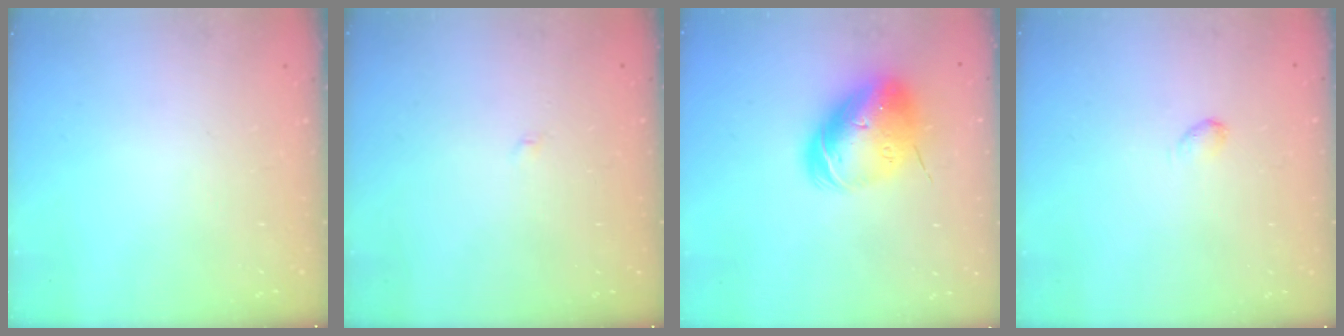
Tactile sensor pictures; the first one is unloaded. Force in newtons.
{"total": 2.0, "press": 2.0, "slide": 0.2}
{"total": 16.0, "press": 15.7, "slide": 2.9}
{"total": 2.7, "press": 2.7, "slide": 0.5}